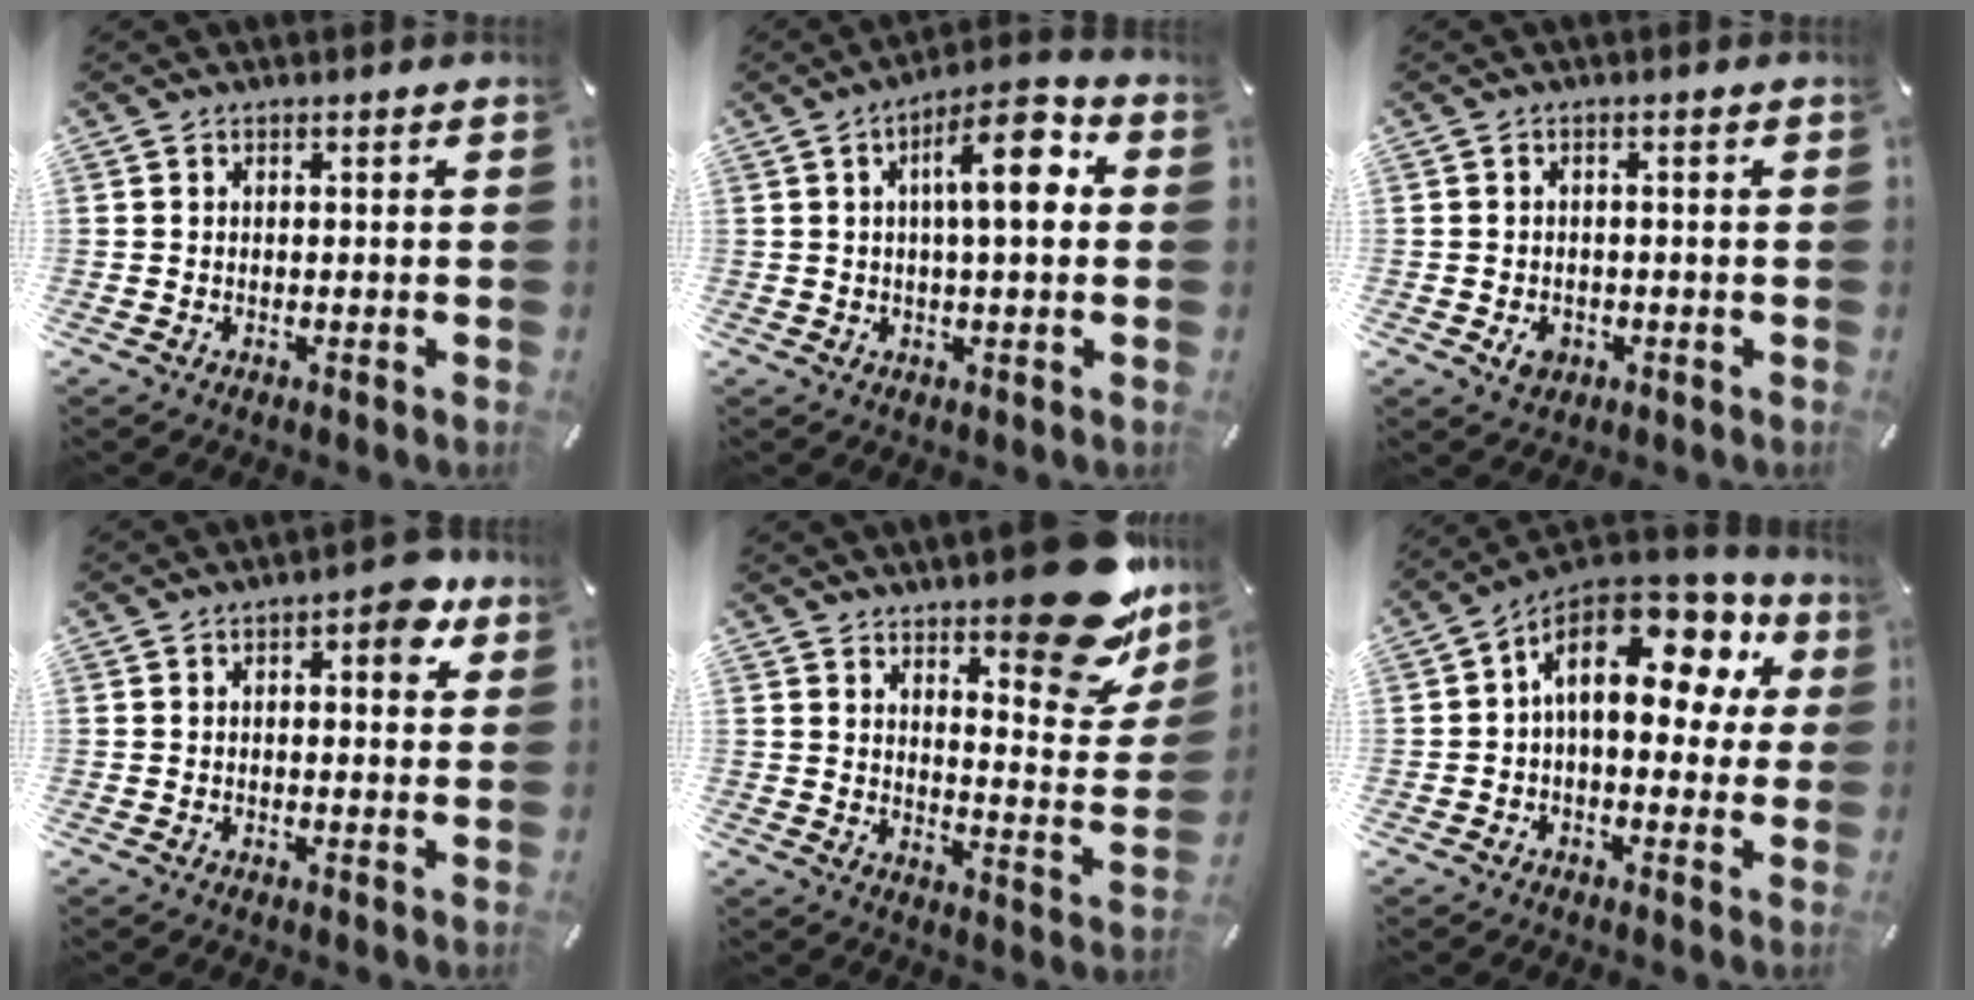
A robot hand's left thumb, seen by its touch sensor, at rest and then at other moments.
{"total": 11.7, "force": [2.6, 3.7, 10.7], "torque": [-0.162, 0.002, 0.033]}
{"total": 3.3, "force": [-1.1, 2.6, 1.8], "torque": [-0.029, 0.000, -0.022]}
{"total": 6.2, "force": [2.2, 2.9, 5.0], "torque": [-0.054, -0.007, 0.028]}
{"total": 21.2, "force": [14.7, 8.0, 13.1], "torque": [-0.146, -0.122, 0.244]}
{"total": 17.1, "force": [6.1, 9.2, 13.0], "torque": [-0.212, -0.032, 0.102]}